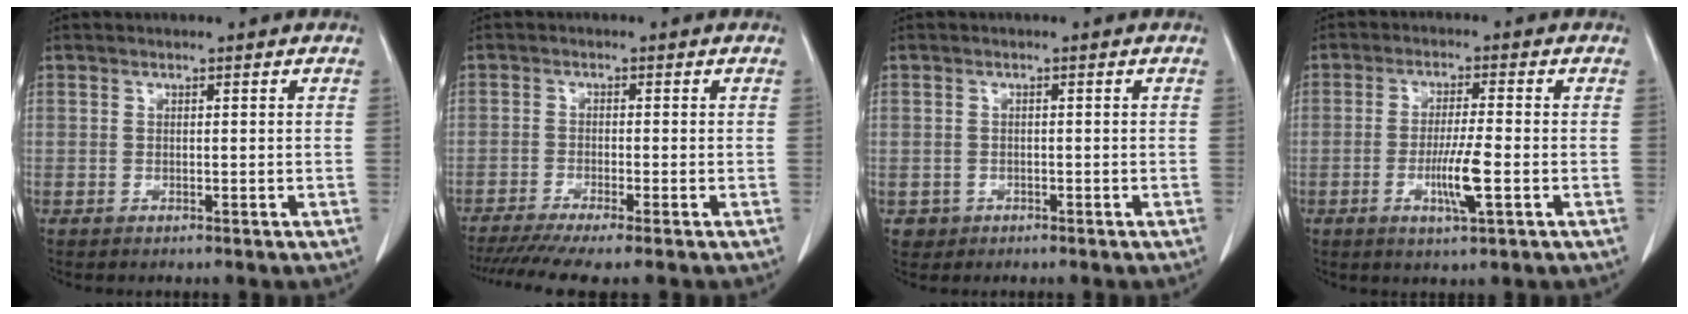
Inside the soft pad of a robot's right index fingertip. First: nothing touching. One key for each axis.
{"total": 8.6, "fx": -7.1, "fy": -0.4, "fz": 4.9, "tx": -0.069, "ty": -0.017, "tz": -0.112}
{"total": 1.8, "fx": -0.7, "fy": 1.7, "fz": -0.1, "tx": -0.002, "ty": 0.006, "tz": -0.009}
{"total": 6.3, "fx": -1.9, "fy": 0.1, "fz": 6.0, "tx": -0.112, "ty": -0.011, "tz": -0.034}